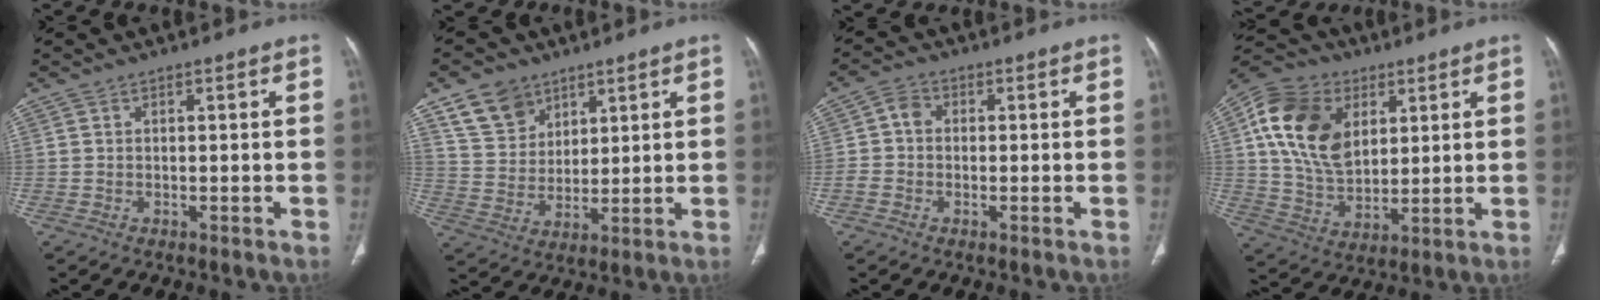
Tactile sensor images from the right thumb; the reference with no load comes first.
{"total": 9.6, "force": [6.1, 6.7, 3.0], "torque": [-0.032, -0.028, 0.123]}
{"total": 3.7, "force": [-0.1, 3.0, 2.1], "torque": [-0.033, 0.015, -0.011]}
{"total": 17.9, "force": [5.5, 12.3, 11.7], "torque": [-0.201, -0.010, 0.101]}